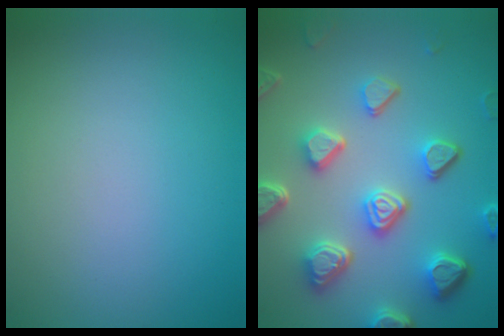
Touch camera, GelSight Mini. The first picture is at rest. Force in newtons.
{"total": 7.1, "press": 5.5, "slide": 4.4}